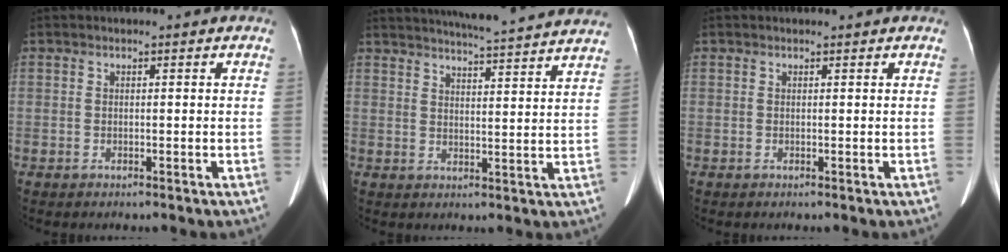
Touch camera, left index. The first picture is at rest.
{"total": 19.6, "force": [18.3, 0.0, 7.0], "torque": [-0.112, -0.014, 0.230]}
{"total": 0.6, "force": [0.6, 0.2, 0.1], "torque": [-0.009, 0.005, 0.008]}